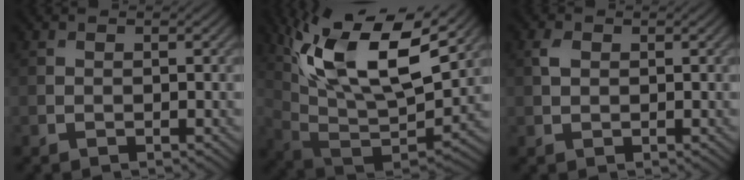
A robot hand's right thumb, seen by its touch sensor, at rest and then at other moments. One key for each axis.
{"total": 17.4, "fx": 8.6, "fy": 6.3, "fz": 13.8, "tx": -0.290, "ty": 0.001, "tz": 0.164}
{"total": 1.3, "fx": 0.5, "fy": 0.9, "fz": 0.8, "tx": -0.018, "ty": 0.004, "tz": 0.007}